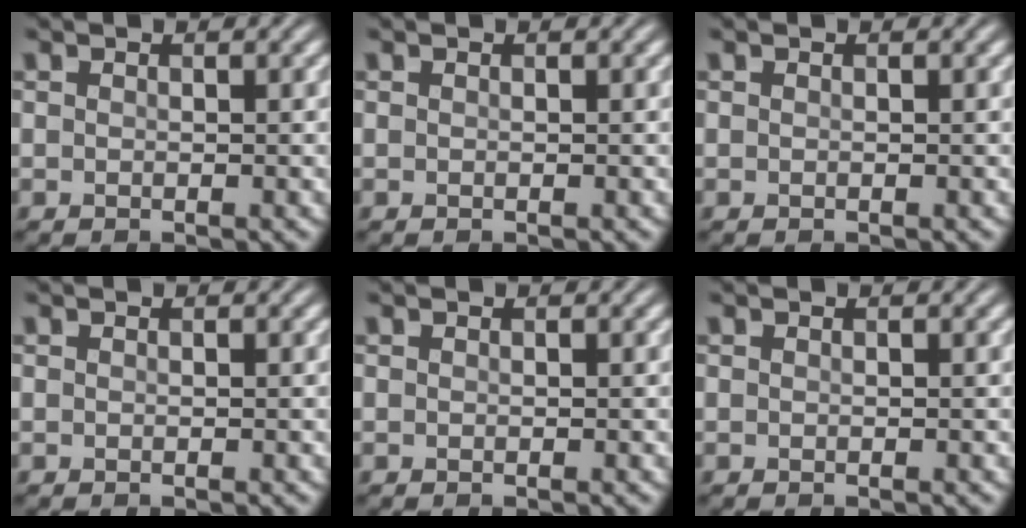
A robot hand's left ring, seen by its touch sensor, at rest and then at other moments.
{"total": 0.0}
{"total": 0.0}
{"total": 0.0}
{"total": 0.0}
{"total": 0.0}